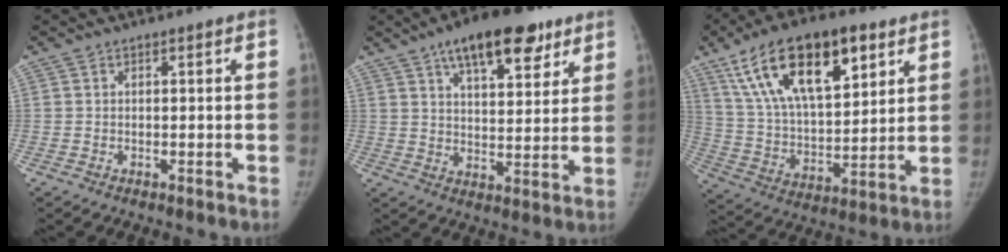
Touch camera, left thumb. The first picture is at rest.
{"total": 16.5, "force": [9.9, 7.1, 11.1], "torque": [-0.127, -0.025, 0.151]}
{"total": 22.9, "force": [11.8, 10.5, 16.6], "torque": [-0.262, -0.027, 0.214]}